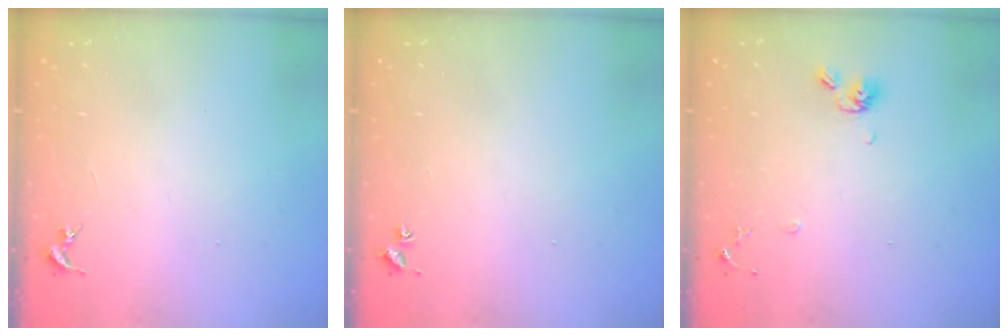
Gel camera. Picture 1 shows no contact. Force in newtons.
{"total": 1.8, "press": 1.8, "slide": 0.2}
{"total": 7.9, "press": 7.6, "slide": 2.0}